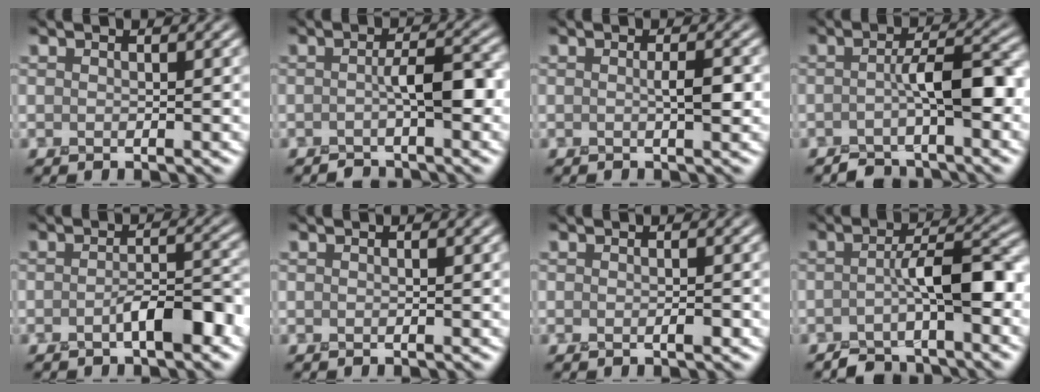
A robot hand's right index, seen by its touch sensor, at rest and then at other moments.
{"total": 2.5, "force": [-1.0, 0.5, 2.2], "torque": [-0.031, 0.017, -0.020]}
{"total": 1.4, "force": [0.0, 0.0, 1.4], "torque": [-0.023, 0.004, 0.000]}
{"total": 3.8, "force": [-1.9, 1.0, 3.1], "torque": [-0.044, 0.023, -0.035]}
{"total": 3.5, "force": [-1.7, 1.0, 2.9], "torque": [-0.045, 0.015, -0.030]}
{"total": 0.0}
{"total": 0.7, "force": [-0.3, 0.1, 0.7], "torque": [-0.012, 0.002, -0.005]}
{"total": 4.4, "force": [-2.3, 1.3, 3.6], "torque": [-0.051, 0.025, -0.041]}